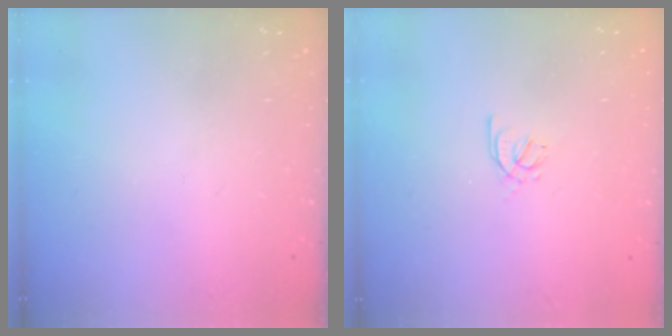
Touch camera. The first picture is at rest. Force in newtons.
{"total": 2.4, "press": 2.3, "slide": 0.6}